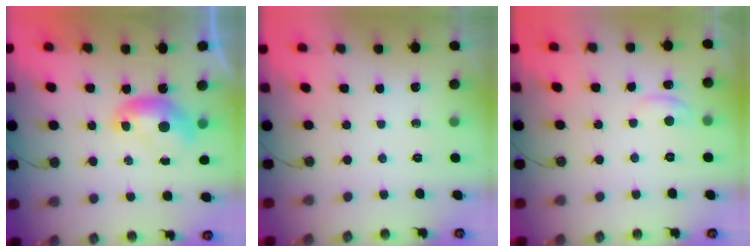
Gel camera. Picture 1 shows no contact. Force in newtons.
{"total": 0.0}
{"total": 1.5, "press": 1.5, "slide": 0.4}